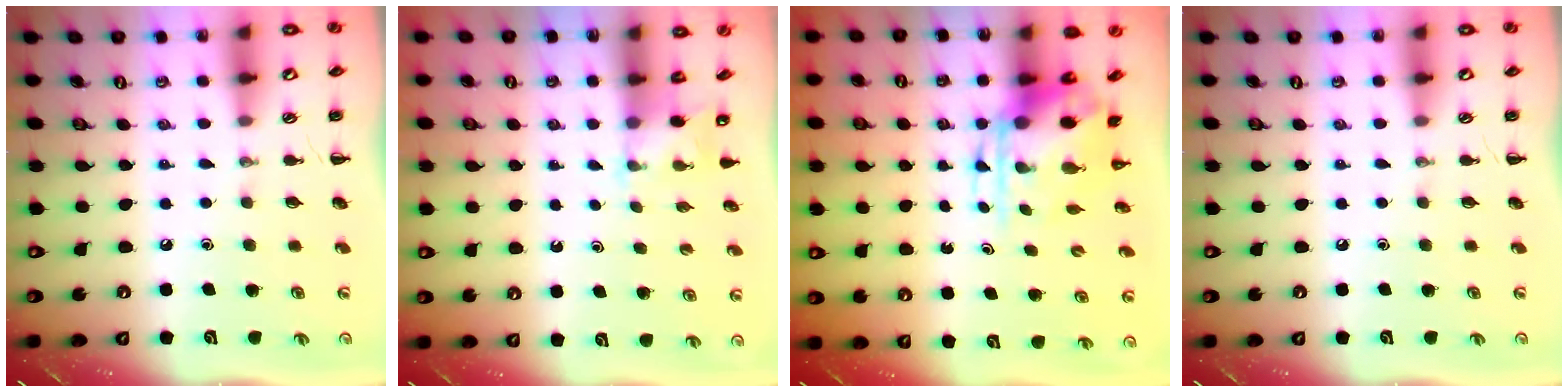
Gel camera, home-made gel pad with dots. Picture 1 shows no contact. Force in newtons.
{"total": 2.2, "press": 2.1, "slide": 0.7}
{"total": 6.1, "press": 5.9, "slide": 1.4}
{"total": 0.0}